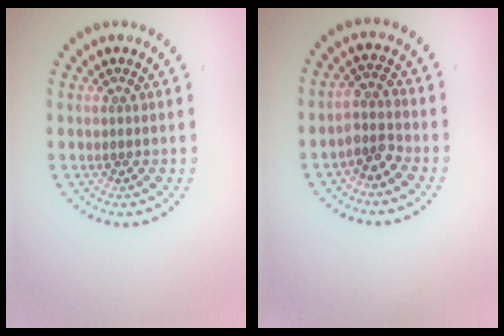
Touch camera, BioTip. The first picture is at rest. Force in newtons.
{"total": 2.3, "press": 1.7, "slide": 1.5}